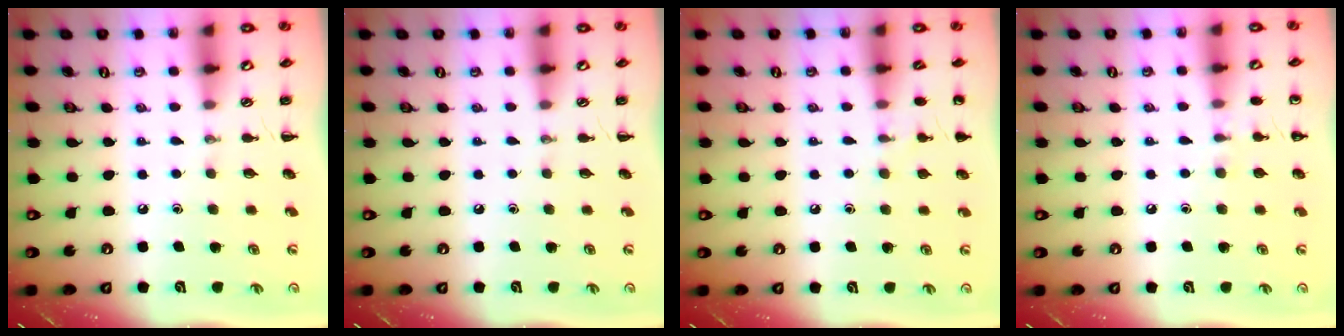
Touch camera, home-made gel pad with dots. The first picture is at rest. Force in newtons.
{"total": 0.0}
{"total": 6.7, "press": 6.4, "slide": 1.9}
{"total": 4.5, "press": 4.3, "slide": 1.4}